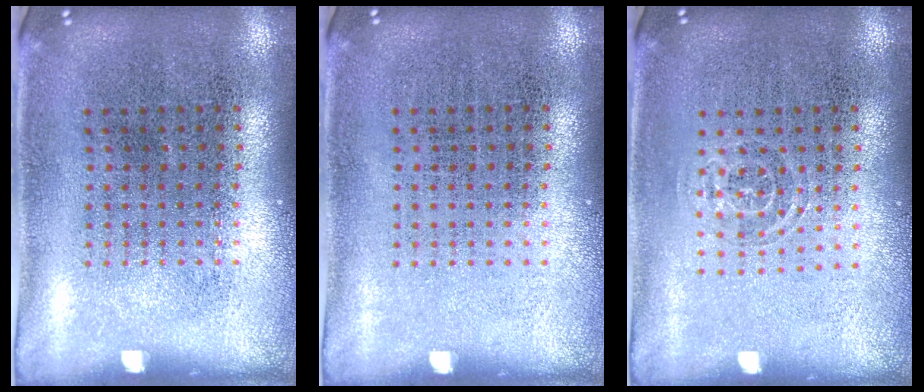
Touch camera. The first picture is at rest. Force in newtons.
{"total": 0.0}
{"total": 0.9, "press": 0.6, "slide": 0.6}